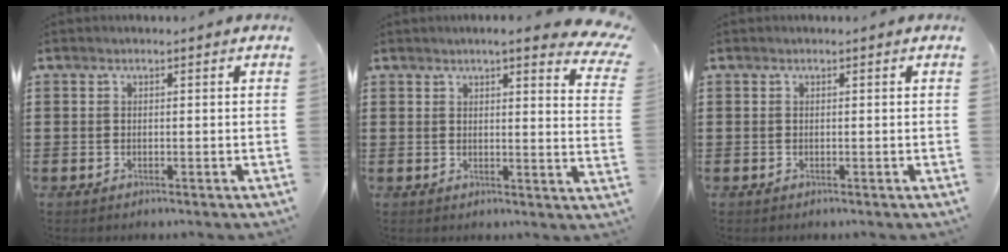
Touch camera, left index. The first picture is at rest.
{"total": 4.9, "force": [4.2, -0.3, 2.5], "torque": [-0.048, -0.017, 0.070]}
{"total": 0.0}